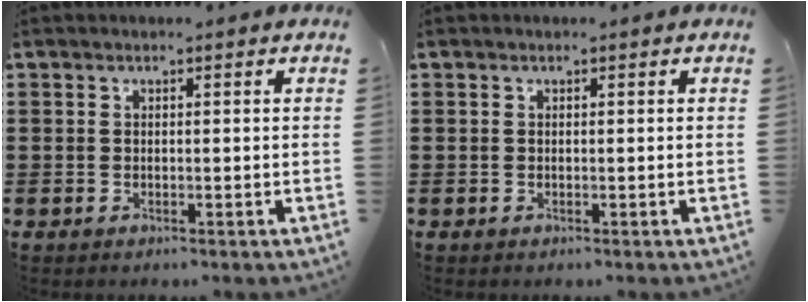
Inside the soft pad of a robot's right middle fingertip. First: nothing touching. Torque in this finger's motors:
{"motor_torque": [-0.08, -0.11, 0.00, -0.01]}